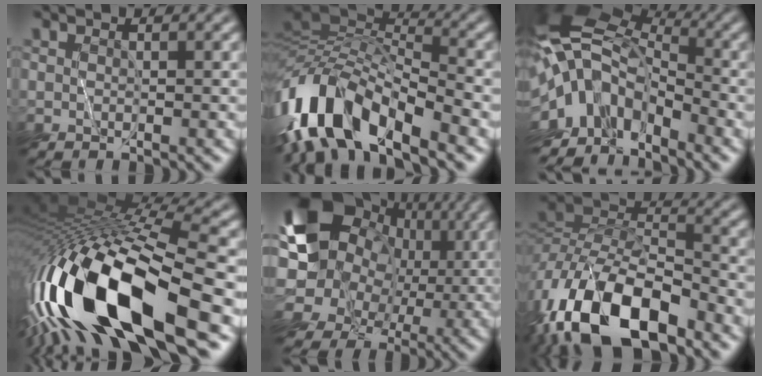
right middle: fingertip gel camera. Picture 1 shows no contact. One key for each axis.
{"total": 10.5, "fx": -6.5, "fy": 4.0, "fz": 7.3, "tx": -0.129, "ty": 0.008, "tz": -0.128}
{"total": 10.6, "fx": -3.7, "fy": 6.9, "fz": 7.2, "tx": -0.125, "ty": 0.004, "tz": -0.083}
{"total": 16.1, "fx": -7.6, "fy": 4.8, "fz": 13.4, "tx": -0.256, "ty": -0.001, "tz": -0.136}
{"total": 10.9, "fx": 2.0, "fy": 9.2, "fz": 5.6, "tx": -0.110, "ty": 0.005, "tz": 0.013}
{"total": 13.5, "fx": -8.2, "fy": 6.4, "fz": 8.6, "tx": -0.172, "ty": -0.002, "tz": -0.161}